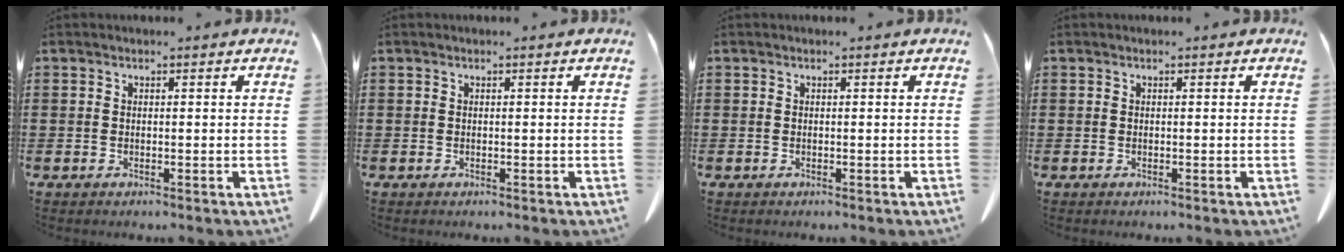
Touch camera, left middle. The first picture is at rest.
{"total": 0.0}
{"total": 0.0}
{"total": 0.0}